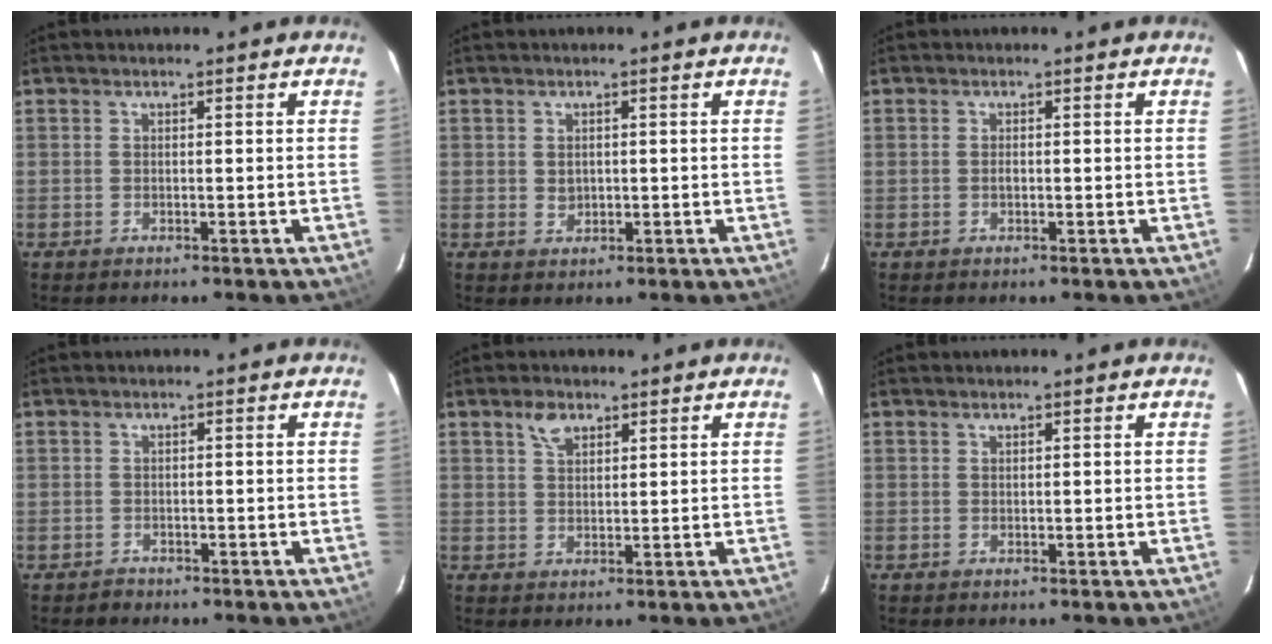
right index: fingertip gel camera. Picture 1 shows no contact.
{"total": 1.9, "force": [0.0, 1.7, 0.9], "torque": [-0.012, 0.003, 0.003]}
{"total": 0.9, "force": [-0.2, 0.6, 0.6], "torque": [-0.010, 0.002, -0.004]}
{"total": 1.6, "force": [-0.9, 1.3, -0.2], "torque": [0.001, 0.007, -0.013]}
{"total": 3.5, "force": [2.1, 2.0, 1.9], "torque": [-0.031, 0.010, 0.040]}
{"total": 0.0}